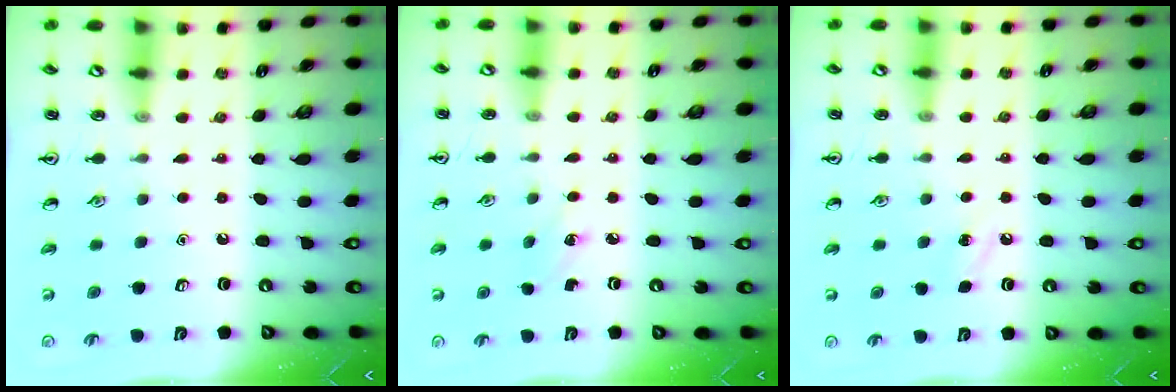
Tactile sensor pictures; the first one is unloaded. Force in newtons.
{"total": 2.4, "press": 2.3, "slide": 0.9}
{"total": 3.3, "press": 3.1, "slide": 1.2}